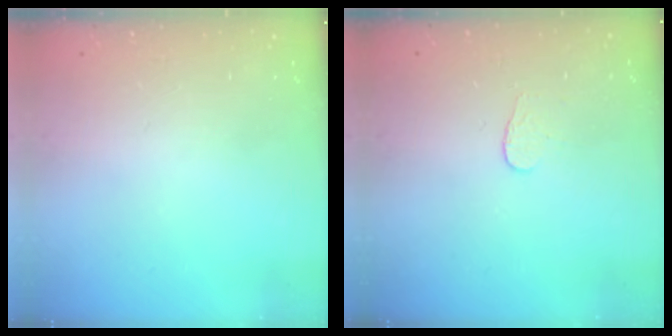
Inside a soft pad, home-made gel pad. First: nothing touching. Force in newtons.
{"total": 3.2, "press": 3.2, "slide": 0.3}